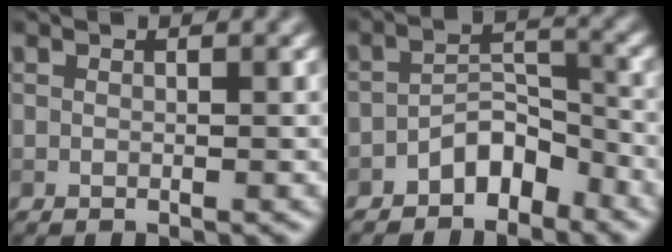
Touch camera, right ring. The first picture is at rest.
{"total": 3.7, "force": [-2.5, 2.0, 1.8], "torque": [-0.019, 0.015, -0.047]}